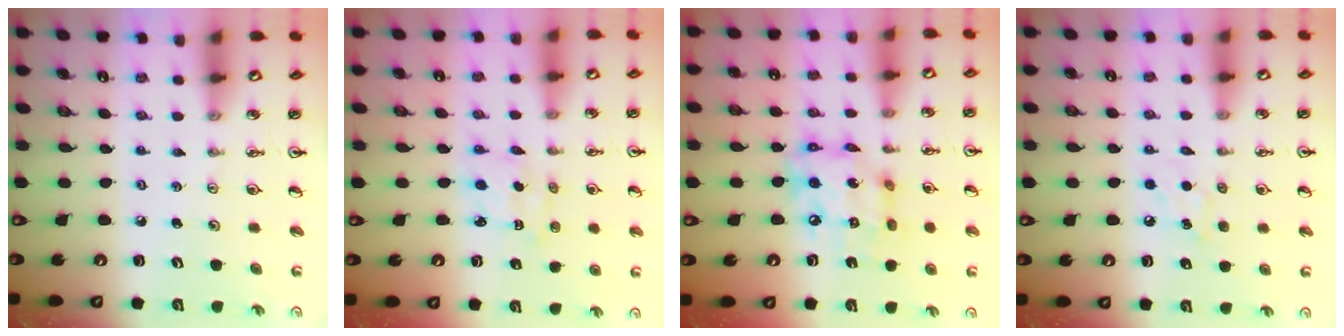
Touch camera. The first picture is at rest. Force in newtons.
{"total": 2.1, "press": 2.0, "slide": 0.6}
{"total": 13.7, "press": 13.6, "slide": 1.3}
{"total": 5.3, "press": 5.2, "slide": 0.8}